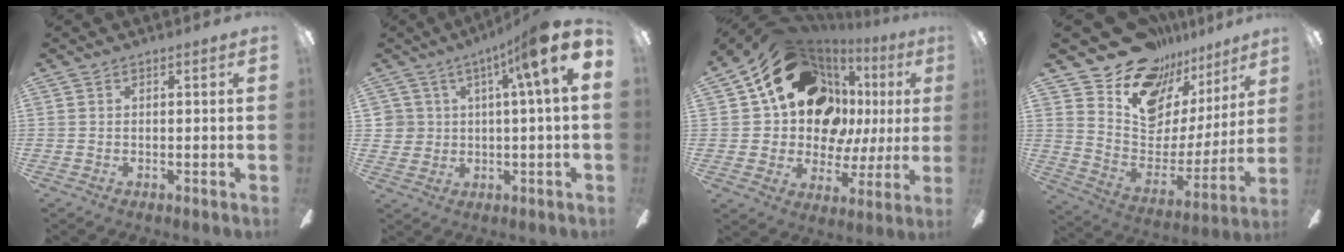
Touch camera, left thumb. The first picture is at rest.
{"total": 10.5, "force": [4.5, 3.7, 8.7], "torque": [-0.130, -0.022, 0.074]}
{"total": 23.2, "force": [9.4, 17.1, 12.4], "torque": [-0.198, -0.039, 0.193]}
{"total": 14.0, "force": [11.3, 7.7, 3.0], "torque": [-0.064, -0.110, 0.201]}